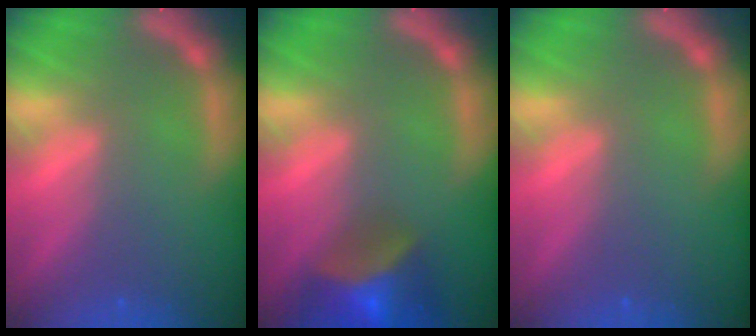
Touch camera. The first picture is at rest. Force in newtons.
{"total": 7.5}
{"total": 0.0}